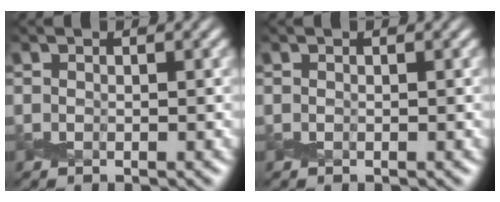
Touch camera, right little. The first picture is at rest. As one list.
[{"total": 0.0}]